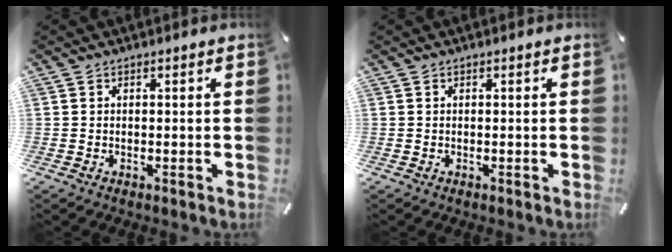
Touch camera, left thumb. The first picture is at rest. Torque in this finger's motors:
{"motor_torque": [-0.13, 0.13, -0.02, 0.02, 0.00]}